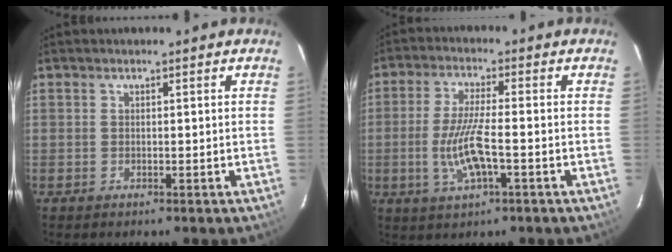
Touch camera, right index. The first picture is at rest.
{"total": 8.6, "force": [-2.4, 1.8, 8.1], "torque": [-0.165, -0.007, -0.047]}